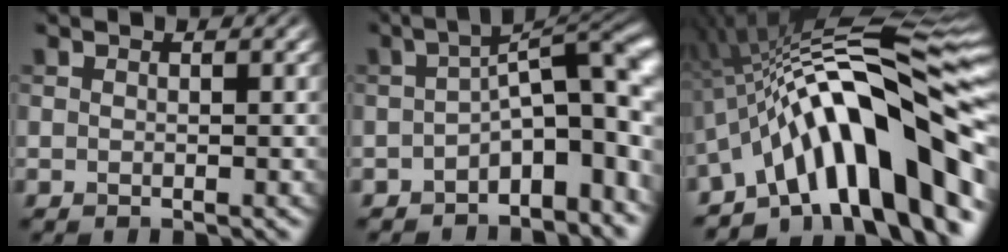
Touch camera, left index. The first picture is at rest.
{"total": 9.5, "force": [-2.4, 3.8, 8.4], "torque": [-0.104, 0.015, -0.045]}
{"total": 16.0, "force": [-5.1, 4.7, 14.4], "torque": [-0.198, 0.040, -0.092]}